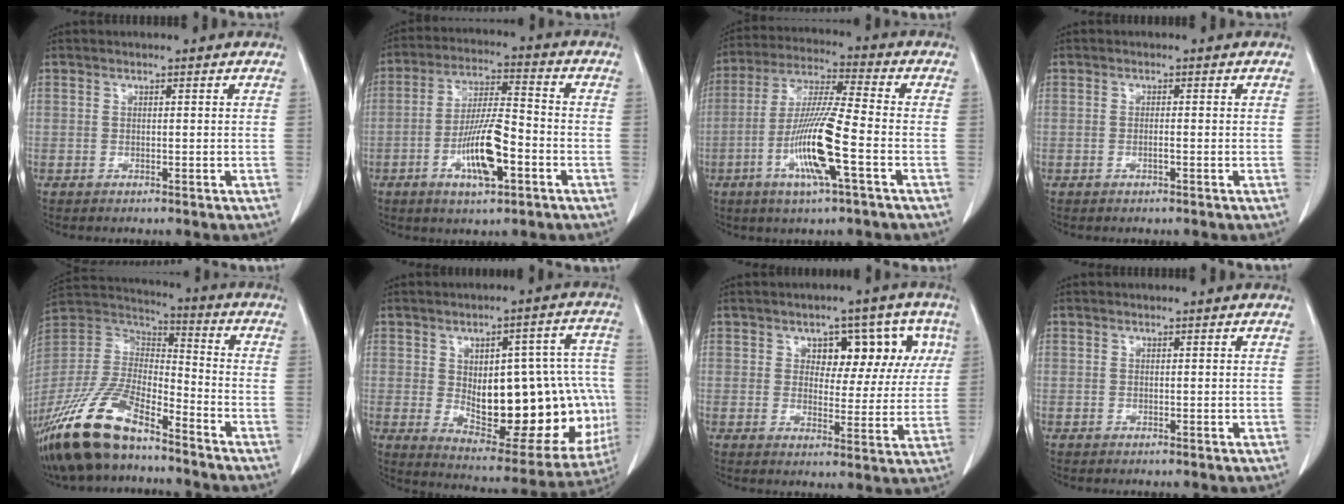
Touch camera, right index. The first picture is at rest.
{"total": 10.8, "force": [-4.0, 2.5, 9.7], "torque": [-0.186, 0.000, -0.070]}
{"total": 12.9, "force": [-4.2, 0.3, 12.2], "torque": [-0.245, -0.011, -0.083]}
{"total": 0.8, "force": [-0.3, 0.1, 0.8], "torque": [-0.017, 0.000, -0.005]}
{"total": 19.4, "force": [-14.2, 5.9, 11.9], "torque": [-0.270, -0.018, -0.270]}
{"total": 24.2, "force": [-1.9, 10.2, 21.8], "torque": [-0.242, 0.026, 0.008]}
{"total": 9.7, "force": [3.7, 5.6, 7.1], "torque": [-0.072, 0.030, 0.049]}
{"total": 0.0}